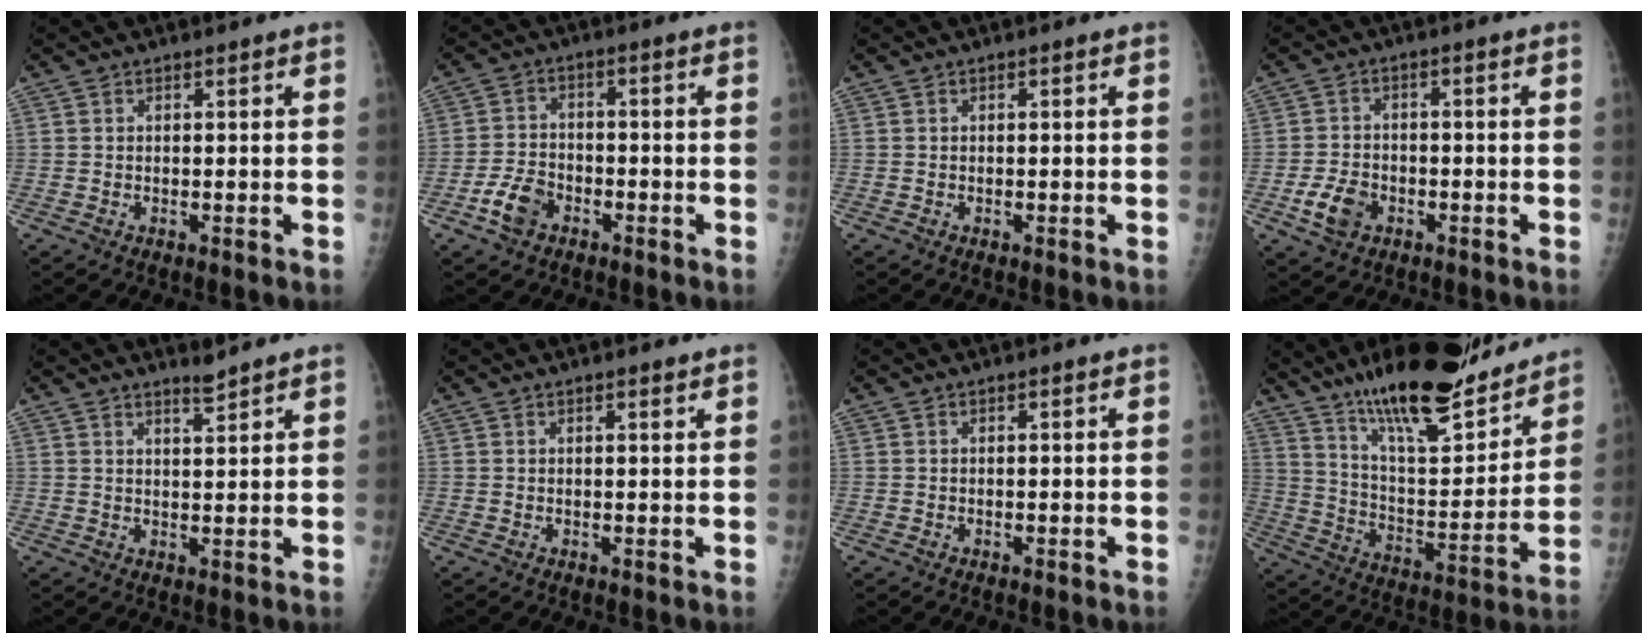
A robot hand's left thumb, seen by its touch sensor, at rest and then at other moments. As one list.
[{"total": 5.8, "force": [-3.4, 3.8, 2.7], "torque": [-0.048, 0.022, -0.061]}, {"total": 0.0}, {"total": 5.7, "force": [-2.7, 4.0, 2.9], "torque": [-0.049, 0.015, -0.045]}, {"total": 2.4, "force": [2.2, 0.1, 1.0], "torque": [-0.011, -0.022, 0.037]}, {"total": 1.2, "force": [0.7, 0.3, 1.0], "torque": [-0.014, -0.001, 0.010]}, {"total": 0.0}, {"total": 25.4, "force": [19.1, 7.5, 14.9], "torque": [-0.195, -0.088, 0.308]}]